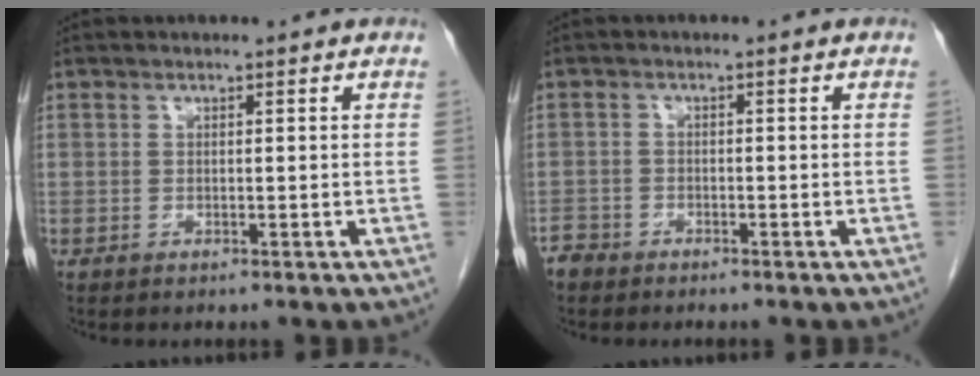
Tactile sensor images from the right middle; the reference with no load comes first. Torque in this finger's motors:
{"motor_torque": [0.07, 0.02, 0.00, -0.01]}